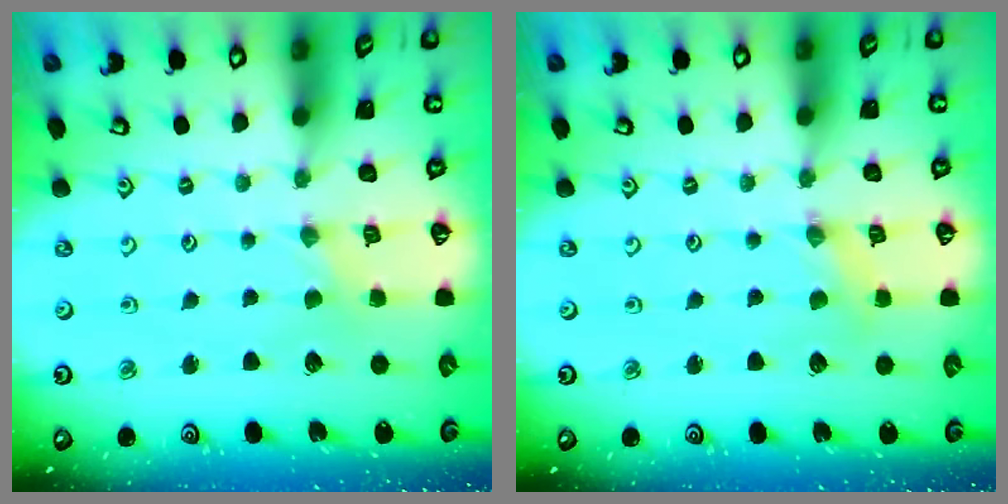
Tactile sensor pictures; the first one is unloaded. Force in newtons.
{"total": 1.7, "press": 1.7, "slide": 0.3}